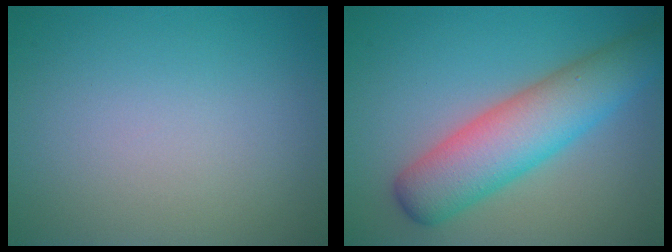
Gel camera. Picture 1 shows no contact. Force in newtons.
{"total": 7.2, "press": 7.2, "slide": 0.2}